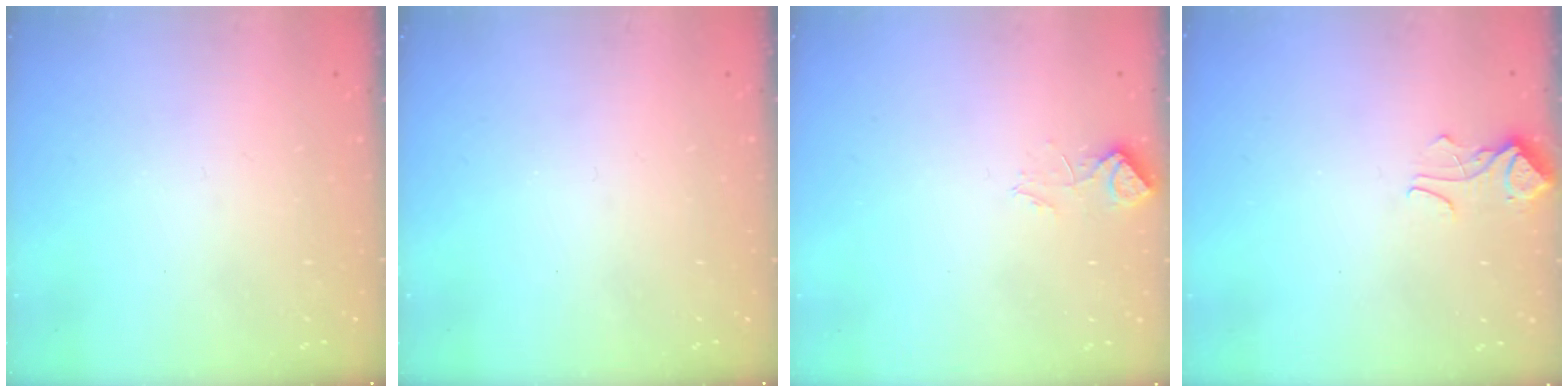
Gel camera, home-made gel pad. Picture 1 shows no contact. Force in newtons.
{"total": 0.0}
{"total": 3.2, "press": 3.2, "slide": 0.5}
{"total": 2.4, "press": 2.4, "slide": 0.5}